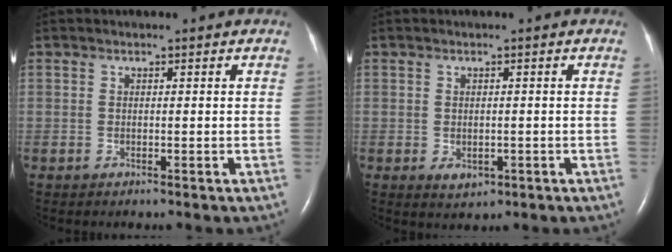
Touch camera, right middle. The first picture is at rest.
{"total": 2.3, "force": [-0.7, 1.6, 1.4], "torque": [-0.021, -0.001, 0.000]}